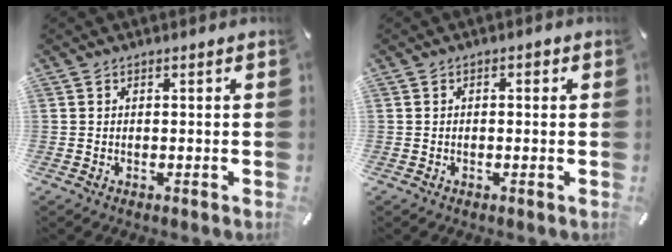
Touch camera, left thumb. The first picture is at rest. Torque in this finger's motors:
{"motor_torque": [-0.29, -0.09, 0.00, 0.02, 0.02]}